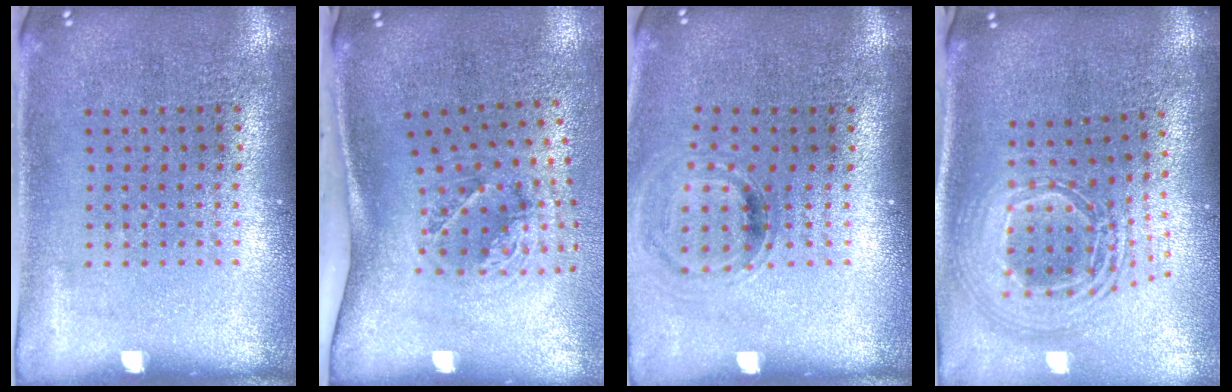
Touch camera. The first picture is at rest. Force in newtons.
{"total": 1.8, "press": 1.2, "slide": 1.3}
{"total": 0.9, "press": 0.8, "slide": 0.2}
{"total": 2.5, "press": 1.8, "slide": 1.6}